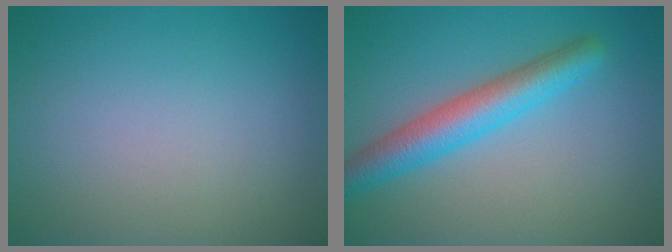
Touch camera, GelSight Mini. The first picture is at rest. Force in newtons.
{"total": 4.7, "press": 4.7, "slide": 0.2}